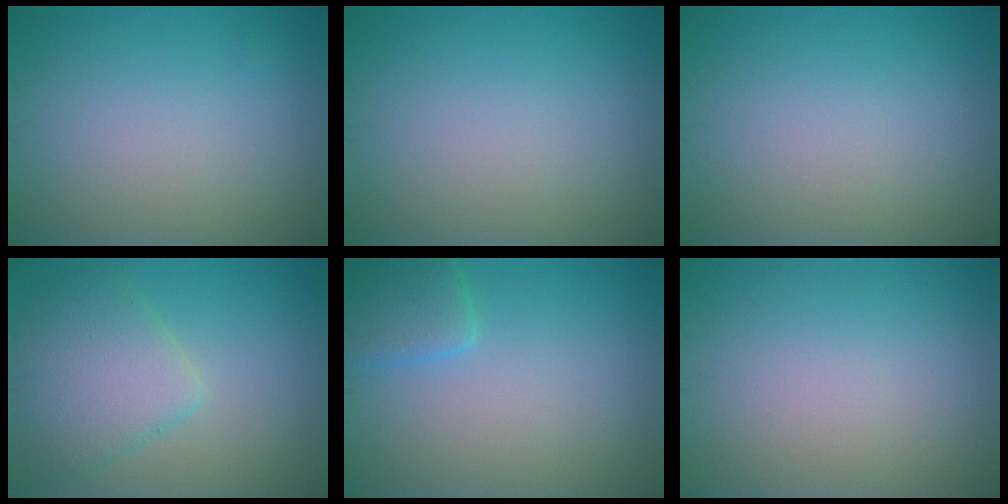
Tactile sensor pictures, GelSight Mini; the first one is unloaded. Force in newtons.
{"total": 0.0}
{"total": 0.0}
{"total": 4.9, "press": 4.8, "slide": 0.3}
{"total": 2.6, "press": 2.6, "slide": 0.2}
{"total": 0.0}